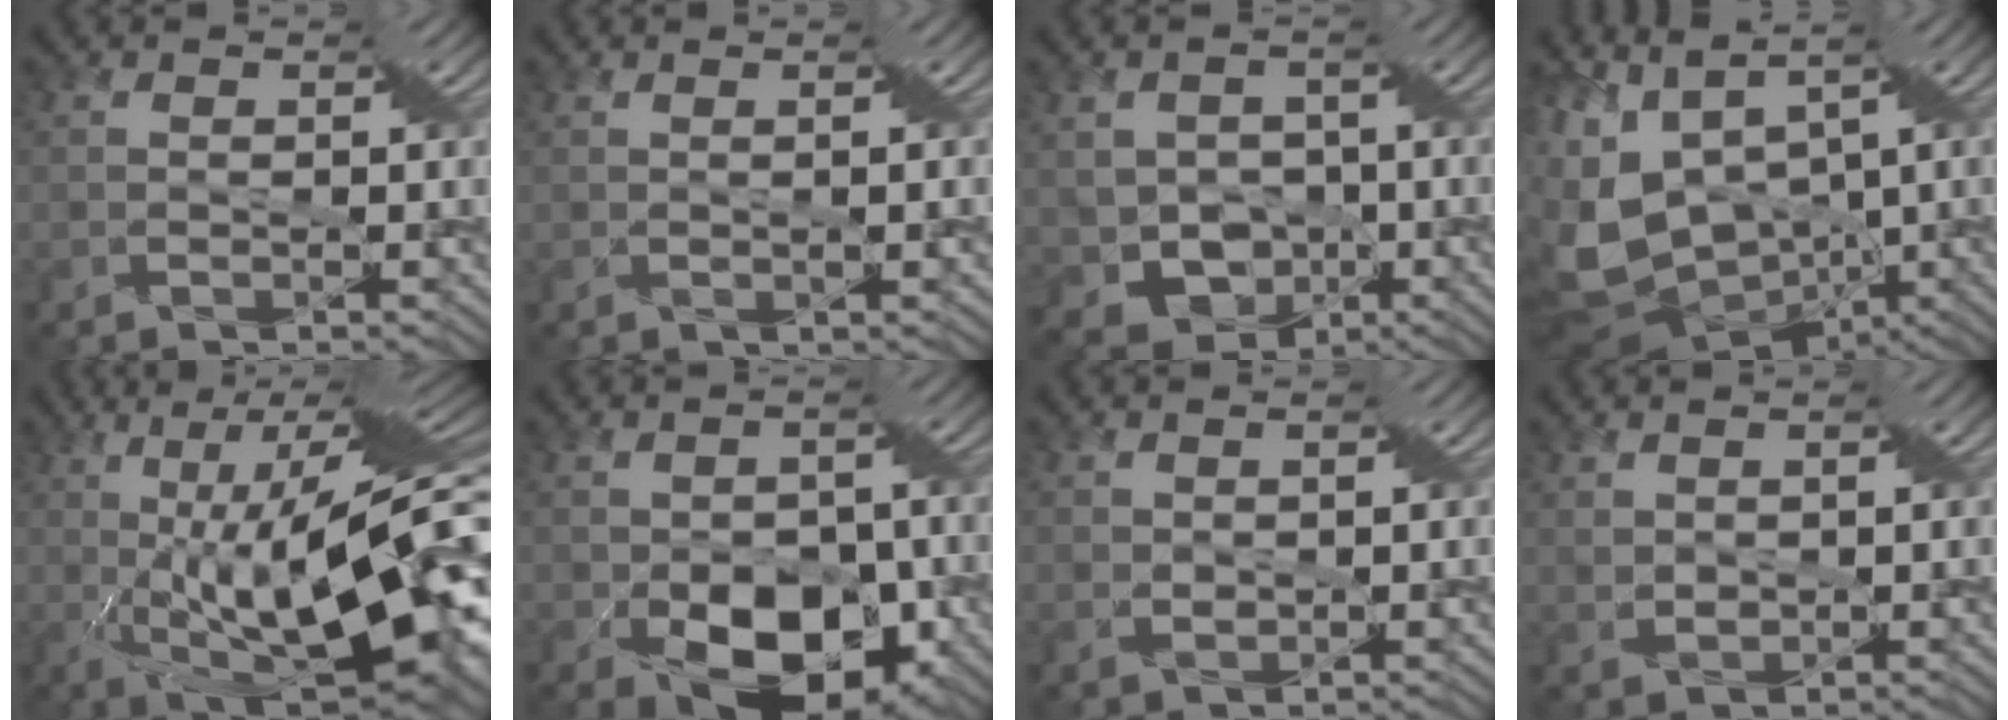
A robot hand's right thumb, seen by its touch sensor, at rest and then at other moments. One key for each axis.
{"total": 1.4, "fx": 0.4, "fy": -0.3, "fz": 1.3, "tx": -0.030, "ty": -0.005, "tz": 0.016}
{"total": 6.5, "fx": -1.2, "fy": 5.6, "fz": 3.0, "tx": -0.071, "ty": -0.028, "tz": -0.025}
{"total": 14.7, "fx": 0.5, "fy": 10.1, "fz": 10.7, "tx": -0.272, "ty": -0.025, "tz": 0.047}
{"total": 17.5, "fx": 0.5, "fy": 3.8, "fz": 17.1, "tx": -0.292, "ty": 0.010, "tz": 0.017}
{"total": 9.5, "fx": -3.4, "fy": 5.6, "fz": 6.9, "tx": -0.117, "ty": -0.033, "tz": -0.036}
{"total": 1.0, "fx": 0.8, "fy": 0.5, "fz": 0.2, "tx": -0.024, "ty": -0.003, "tz": 0.020}
{"total": 1.6, "fx": 1.3, "fy": 0.7, "fz": 0.6, "tx": -0.039, "ty": -0.004, "tz": 0.035}